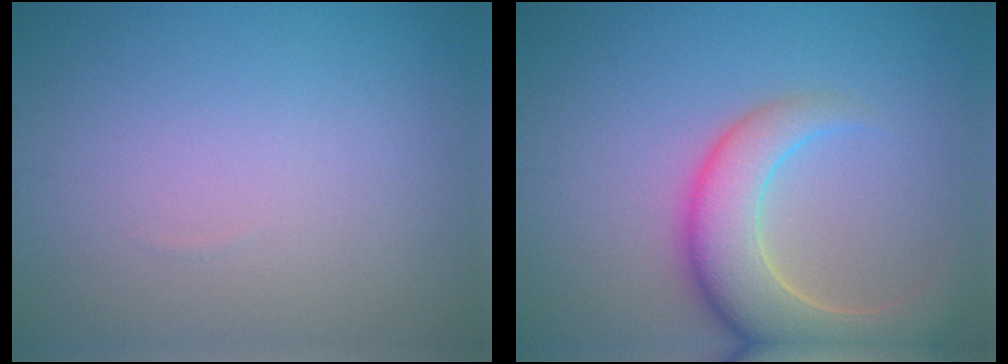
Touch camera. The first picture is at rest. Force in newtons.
{"total": 7.2, "press": 7.1, "slide": 0.7}